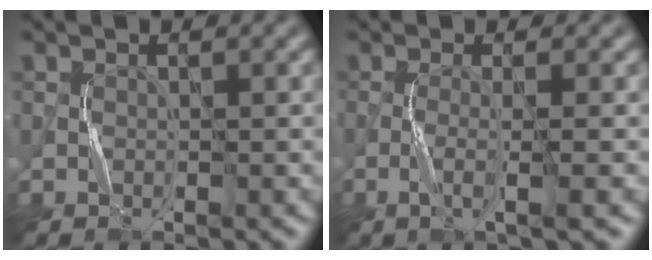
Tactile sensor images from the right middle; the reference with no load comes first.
{"total": 2.4, "force": [-0.7, 0.1, 2.3], "torque": [-0.045, 0.000, -0.020]}